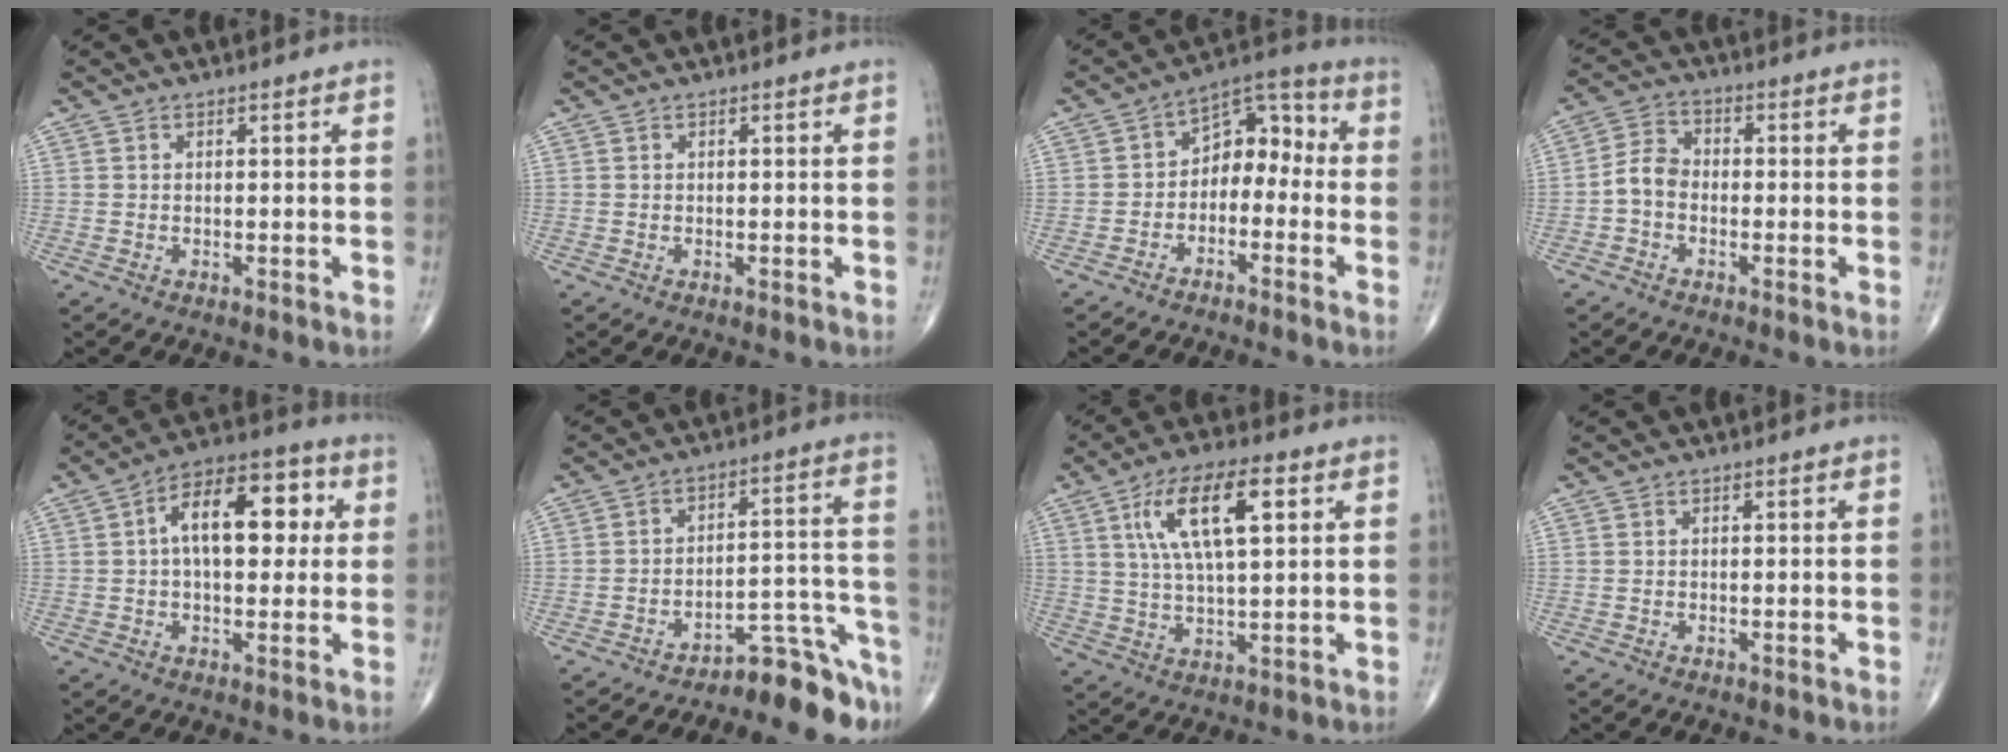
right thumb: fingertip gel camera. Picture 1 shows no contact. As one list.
[{"total": 0.0}, {"total": 8.9, "force": [-2.0, 6.1, 6.1], "torque": [-0.055, 0.055, -0.051]}, {"total": 5.0, "force": [-1.5, 3.7, 3.1], "torque": [-0.048, 0.018, -0.042]}, {"total": 14.5, "force": [2.5, 7.7, 12.0], "torque": [-0.161, 0.028, 0.030]}, {"total": 9.9, "force": [-9.5, 1.1, 2.5], "torque": [0.012, 0.127, -0.141]}, {"total": 13.5, "force": [4.6, 4.8, 11.7], "torque": [-0.205, 0.000, 0.082]}, {"total": 0.0}]